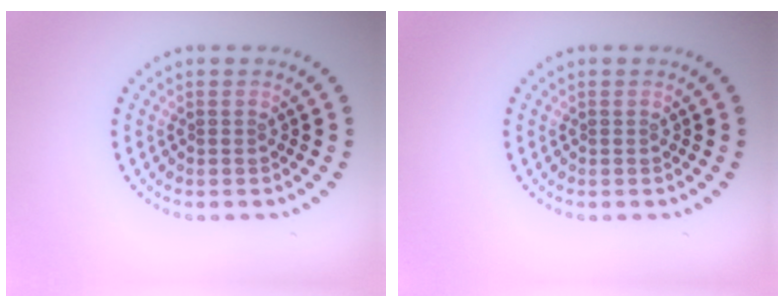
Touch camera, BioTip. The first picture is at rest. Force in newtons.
{"total": 0.0}